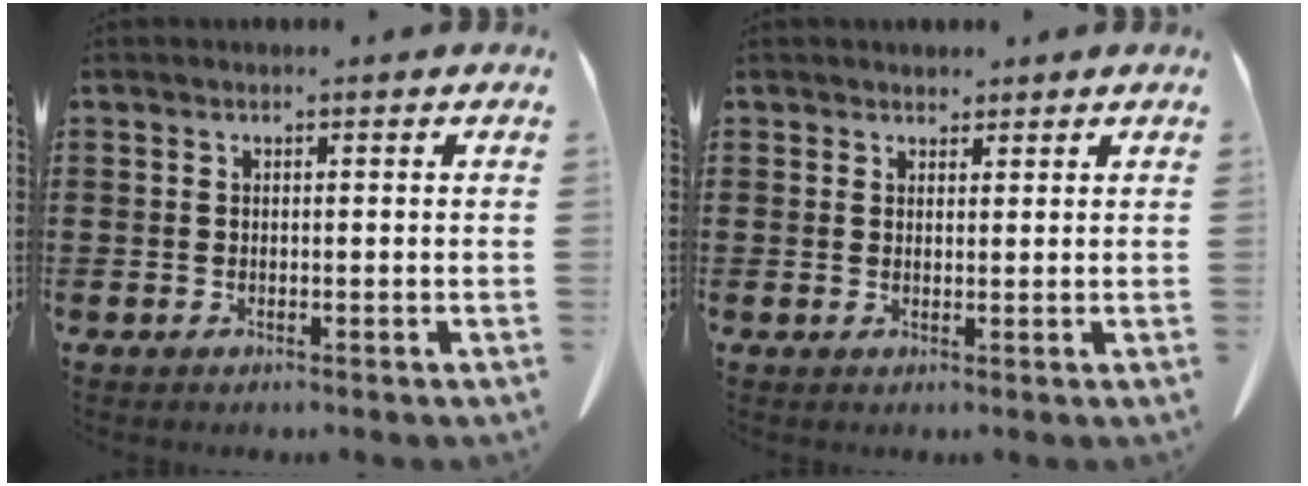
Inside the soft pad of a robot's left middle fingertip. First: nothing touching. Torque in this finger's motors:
{"motor_torque": [-0.49, 0.49, -0.03, 0.00]}